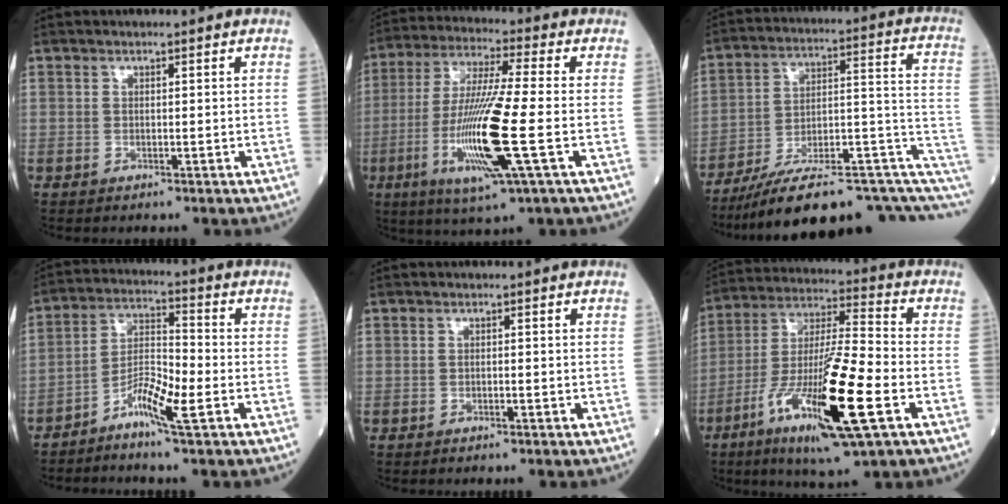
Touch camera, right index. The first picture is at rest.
{"total": 15.8, "force": [-3.7, 0.3, 15.3], "torque": [-0.314, -0.020, -0.073]}
{"total": 22.7, "force": [-12.1, 5.7, 18.3], "torque": [-0.206, 0.055, -0.179]}
{"total": 6.8, "force": [-3.7, 0.5, 5.7], "torque": [-0.105, 0.005, -0.073]}
{"total": 0.6, "force": [-0.1, 0.1, 0.6], "torque": [-0.012, -0.002, -0.001]}
{"total": 20.0, "force": [-7.6, 1.8, 18.4], "torque": [-0.360, -0.034, -0.135]}